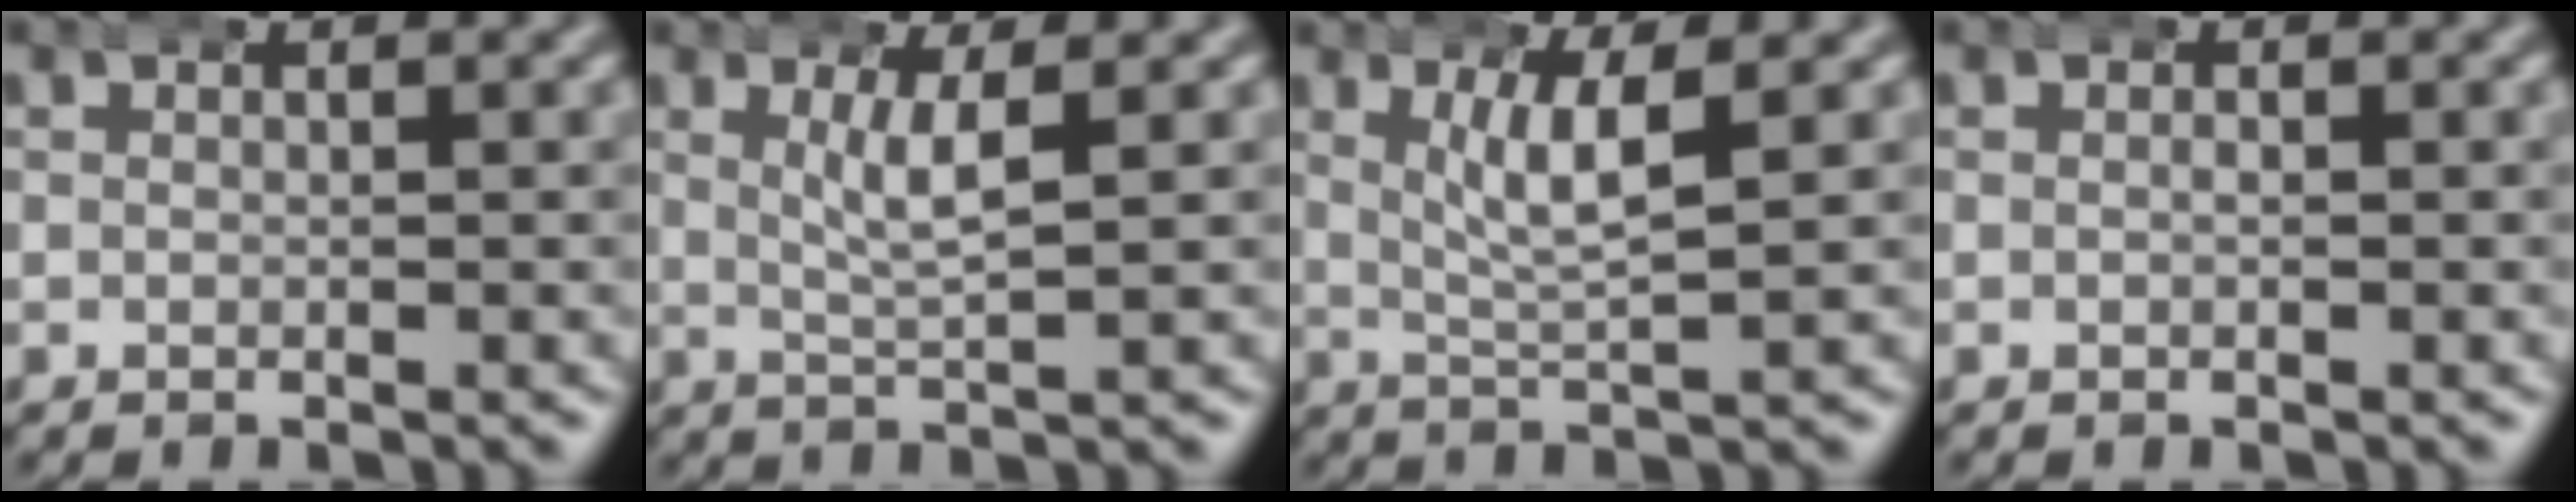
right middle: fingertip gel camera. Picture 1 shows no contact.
{"total": 3.0, "force": [1.3, 0.0, 2.7], "torque": [-0.053, 0.000, 0.026]}
{"total": 3.7, "force": [1.6, 0.4, 3.4], "torque": [-0.062, -0.004, 0.034]}
{"total": 0.7, "force": [0.0, 0.4, 0.5], "torque": [-0.005, 0.002, -0.004]}